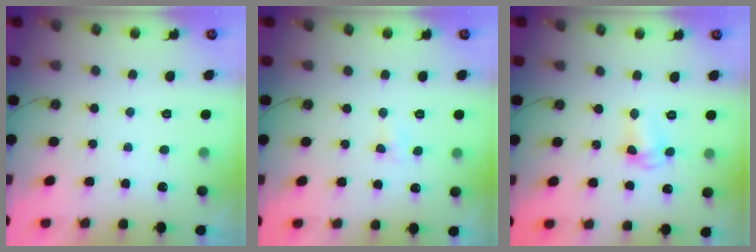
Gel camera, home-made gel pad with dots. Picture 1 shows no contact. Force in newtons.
{"total": 2.9, "press": 2.9, "slide": 0.4}
{"total": 5.5, "press": 5.5, "slide": 0.3}